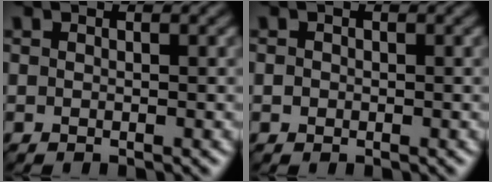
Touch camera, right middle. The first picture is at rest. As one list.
[{"total": 0.5, "force": [-0.2, 0.5, 0.1], "torque": [0.000, -0.004, -0.005]}]